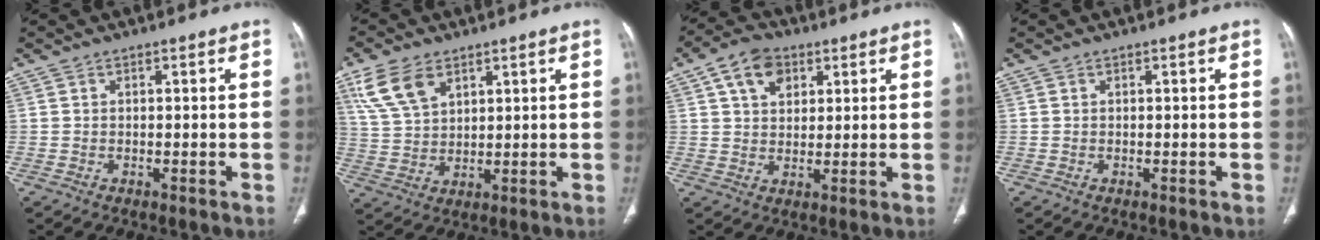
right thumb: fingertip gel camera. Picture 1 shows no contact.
{"total": 9.1, "force": [5.0, 5.3, 5.4], "torque": [-0.098, -0.011, 0.106]}
{"total": 8.1, "force": [3.7, 5.5, 4.7], "torque": [-0.057, -0.004, 0.060]}
{"total": 0.0}